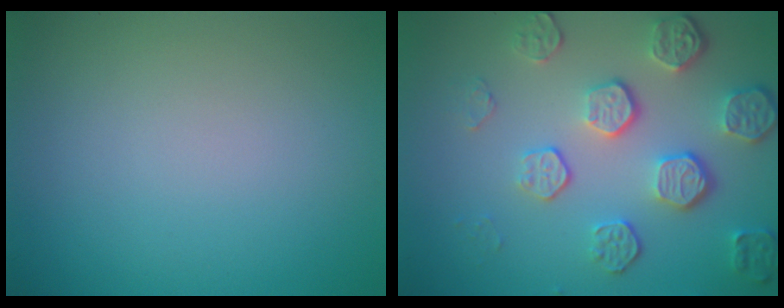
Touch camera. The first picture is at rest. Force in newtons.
{"total": 5.4, "press": 4.1, "slide": 3.6}